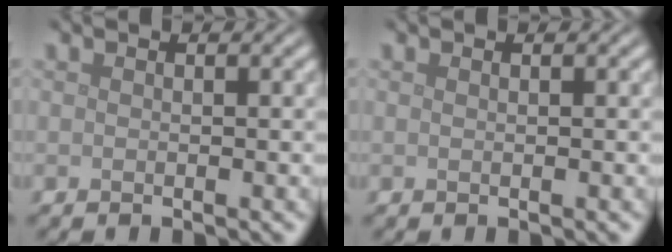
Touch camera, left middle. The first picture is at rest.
{"total": 0.0}